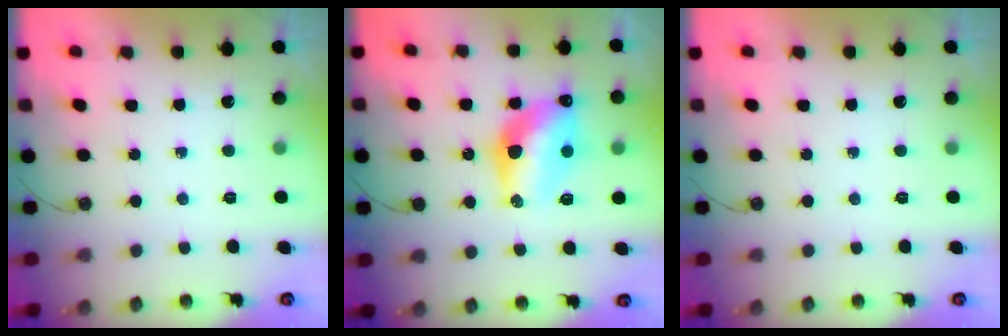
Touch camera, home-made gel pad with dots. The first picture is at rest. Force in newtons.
{"total": 12.5, "press": 12.5, "slide": 1.2}
{"total": 0.0}